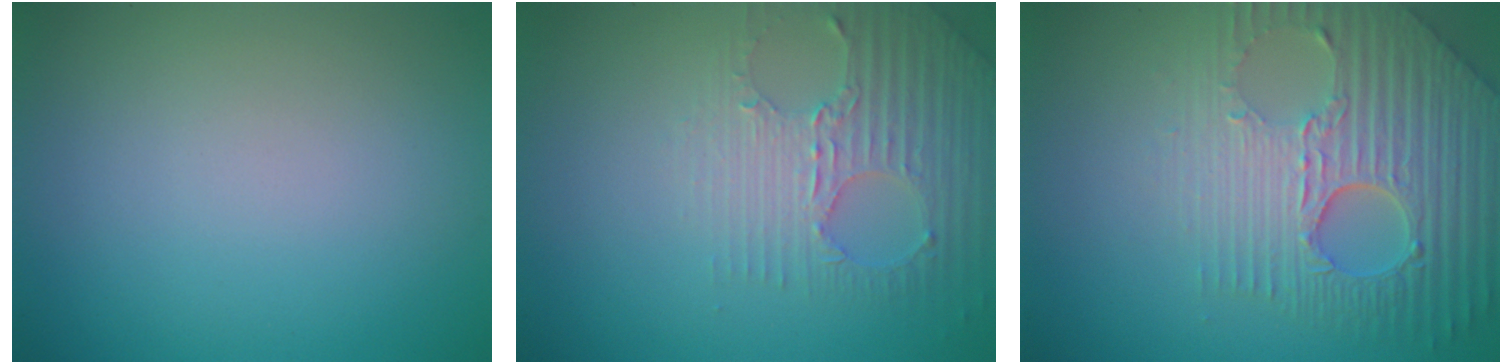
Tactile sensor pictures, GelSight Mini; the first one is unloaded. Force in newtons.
{"total": 2.8, "press": 2.7, "slide": 0.9}
{"total": 8.1, "press": 5.7, "slide": 5.7}